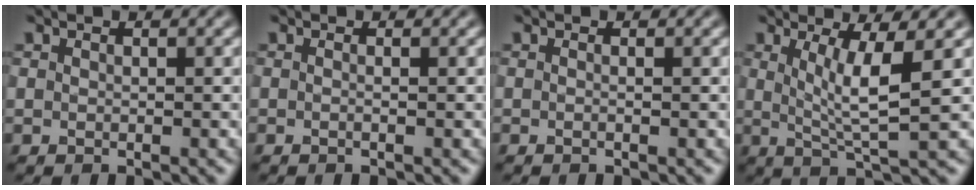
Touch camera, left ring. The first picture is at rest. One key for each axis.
{"total": 1.0, "fx": 0.0, "fy": 0.4, "fz": 0.9, "tx": -0.007, "ty": -0.012, "tz": -0.011}
{"total": 0.7, "fx": -0.1, "fy": 0.2, "fz": 0.6, "tx": -0.011, "ty": -0.009, "tz": -0.007}
{"total": 4.8, "fx": 1.0, "fy": 0.9, "fz": 4.6, "tx": -0.083, "ty": -0.007, "tz": 0.022}